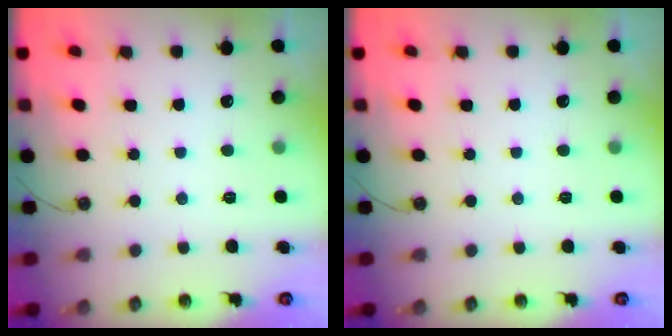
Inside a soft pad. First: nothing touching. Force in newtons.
{"total": 0.0}